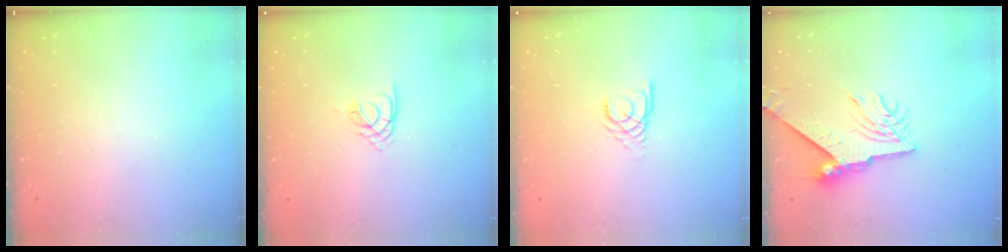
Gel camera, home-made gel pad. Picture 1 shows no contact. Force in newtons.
{"total": 1.7, "press": 1.7, "slide": 0.4}
{"total": 1.3, "press": 1.3, "slide": 0.2}
{"total": 9.4, "press": 9.3, "slide": 0.8}